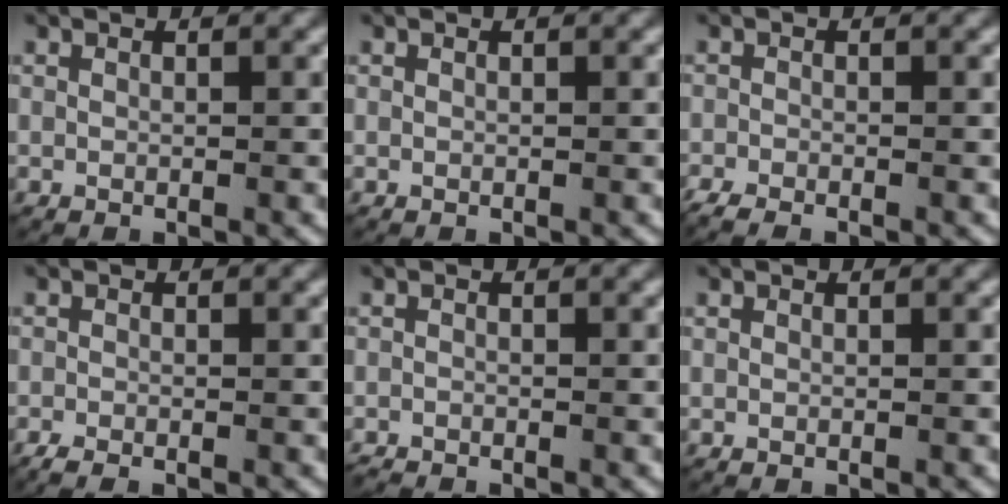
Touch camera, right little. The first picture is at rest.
{"total": 0.0}
{"total": 2.0, "force": [-1.7, 0.9, 0.6], "torque": [-0.019, -0.008, -0.026]}
{"total": 1.8, "force": [-1.5, 0.7, 0.7], "torque": [-0.017, -0.007, -0.022]}
{"total": 1.0, "force": [-0.9, 0.3, 0.0], "torque": [-0.008, -0.010, -0.013]}
{"total": 0.0}